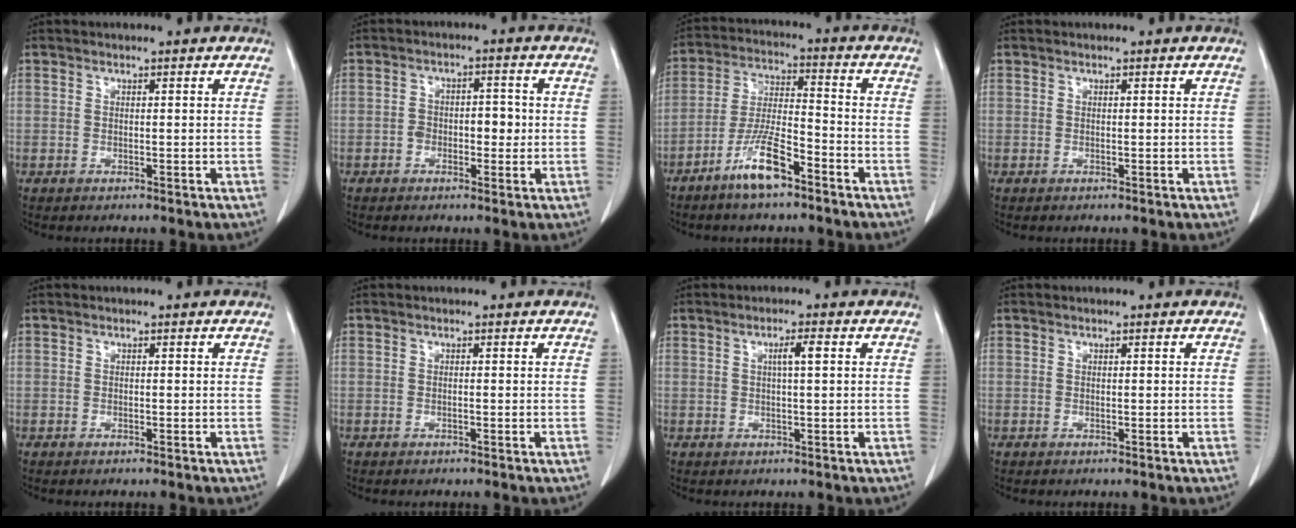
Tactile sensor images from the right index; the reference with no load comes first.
{"total": 4.3, "force": [-0.6, 2.6, 3.4], "torque": [-0.049, 0.020, -0.008]}
{"total": 9.1, "force": [-6.0, 1.6, 6.7], "torque": [-0.138, -0.008, -0.116]}
{"total": 0.0}
{"total": 0.0}
{"total": 0.0}
{"total": 2.4, "force": [0.6, 0.1, 2.3], "torque": [-0.039, 0.002, 0.010]}
{"total": 0.0}